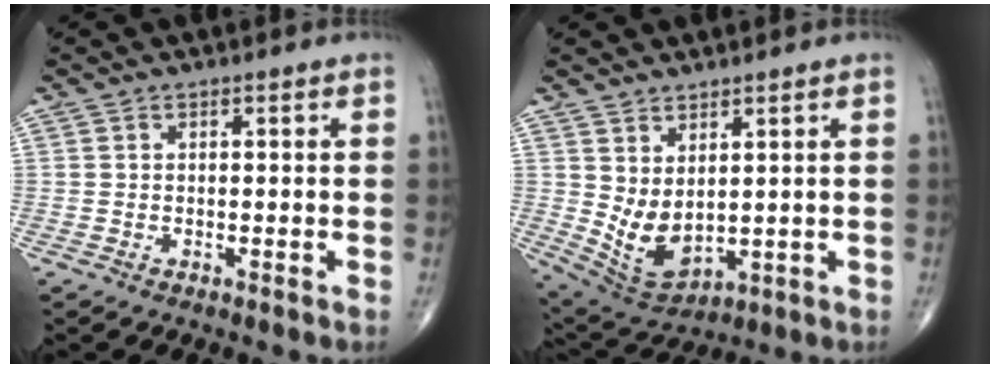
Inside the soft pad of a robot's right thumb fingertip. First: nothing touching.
{"total": 8.2, "force": [1.6, 4.5, 6.6], "torque": [-0.112, -0.025, 0.054]}